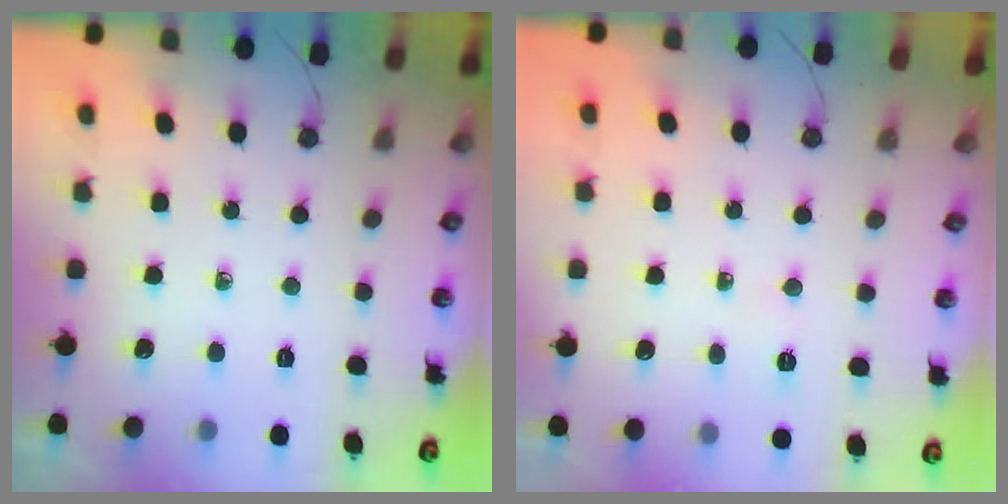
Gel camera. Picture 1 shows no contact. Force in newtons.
{"total": 2.6, "press": 2.4, "slide": 0.9}